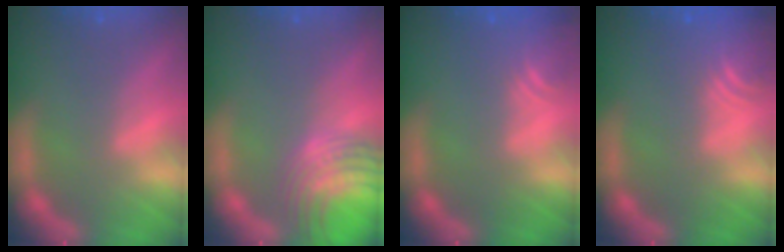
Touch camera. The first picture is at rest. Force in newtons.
{"total": 9.1}
{"total": 3.0}
{"total": 4.5}